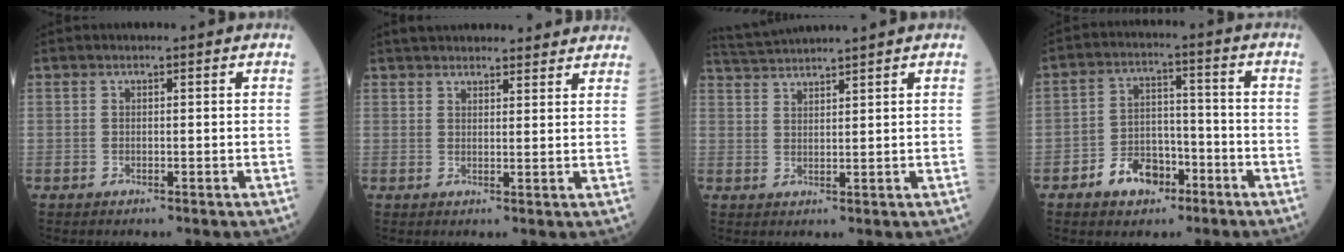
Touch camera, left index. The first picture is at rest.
{"total": 13.4, "force": [12.3, 3.1, 4.4], "torque": [-0.045, 0.033, 0.156]}
{"total": 5.7, "force": [5.4, -1.5, 1.2], "torque": [-0.025, 0.021, 0.100]}
{"total": 7.3, "force": [-4.4, 4.7, 3.5], "torque": [-0.072, 0.015, -0.071]}